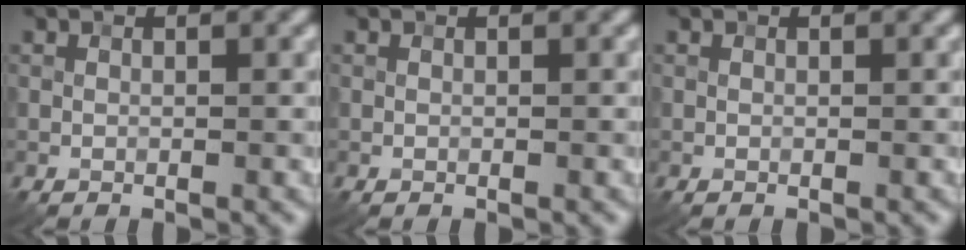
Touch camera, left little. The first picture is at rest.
{"total": 0.0}
{"total": 0.0}